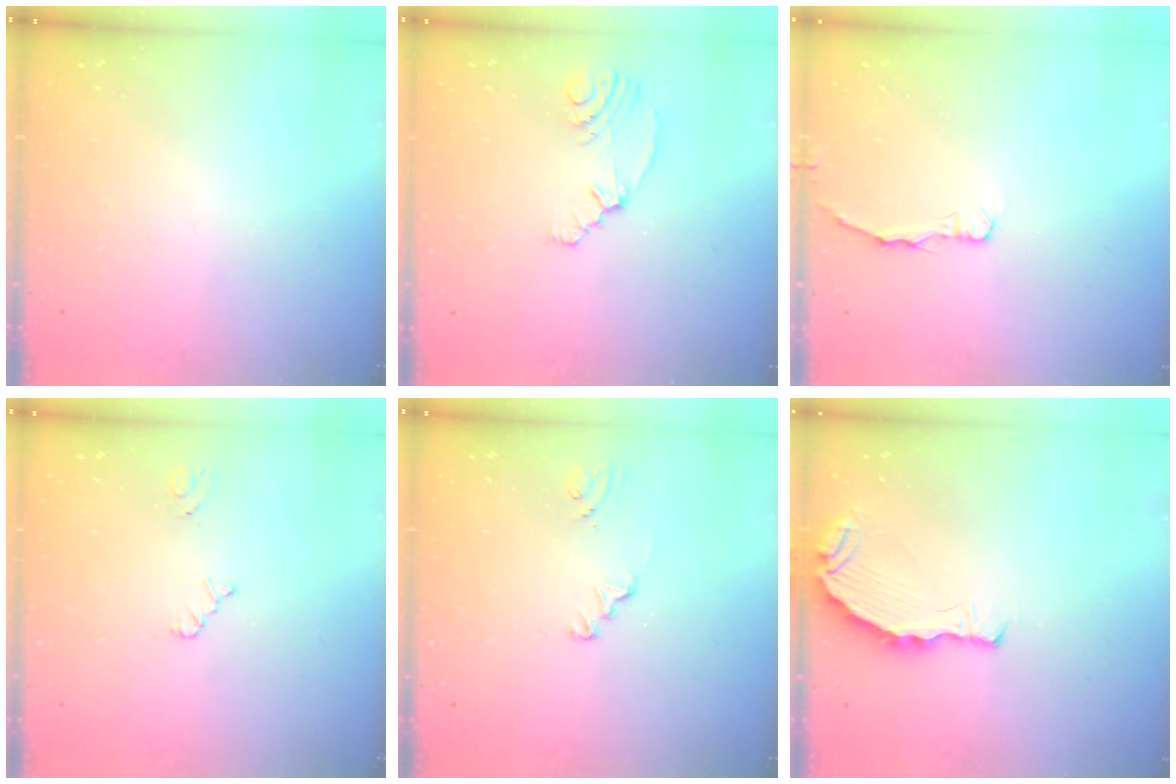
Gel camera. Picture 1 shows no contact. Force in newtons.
{"total": 5.3, "press": 2.4, "slide": 4.7}
{"total": 2.9, "press": 2.9, "slide": 0.4}
{"total": 2.5, "press": 2.5, "slide": 0.4}
{"total": 1.4, "press": 1.4, "slide": 0.1}
{"total": 7.5, "press": 5.6, "slide": 4.9}